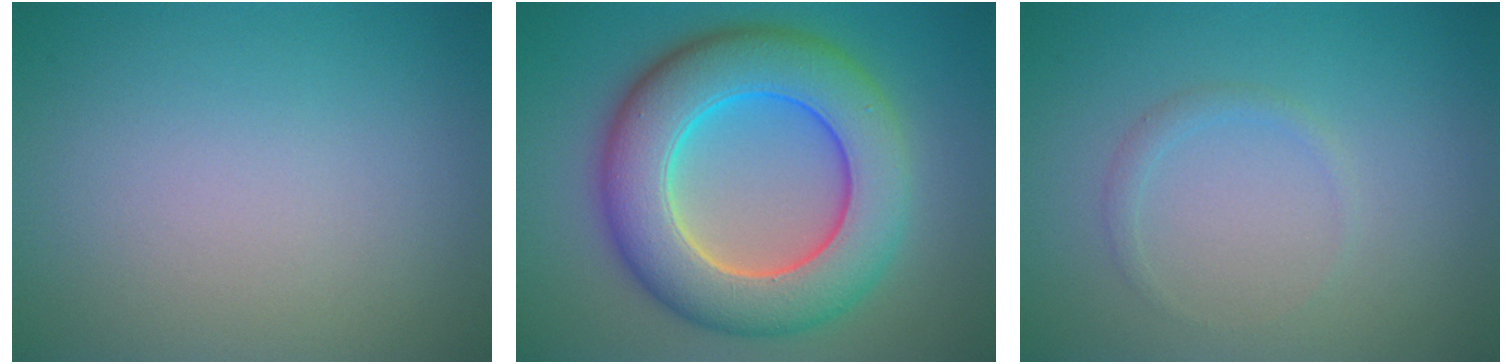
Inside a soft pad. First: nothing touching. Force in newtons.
{"total": 10.8, "press": 10.8, "slide": 0.6}
{"total": 0.9, "press": 0.9, "slide": 0.1}